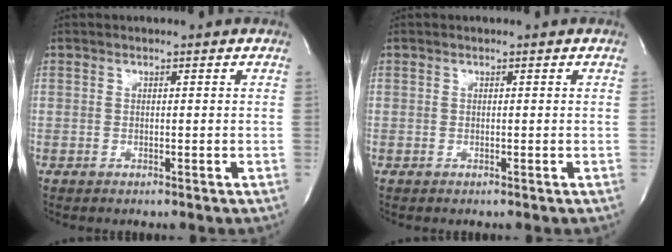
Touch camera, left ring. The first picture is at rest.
{"total": 0.0}